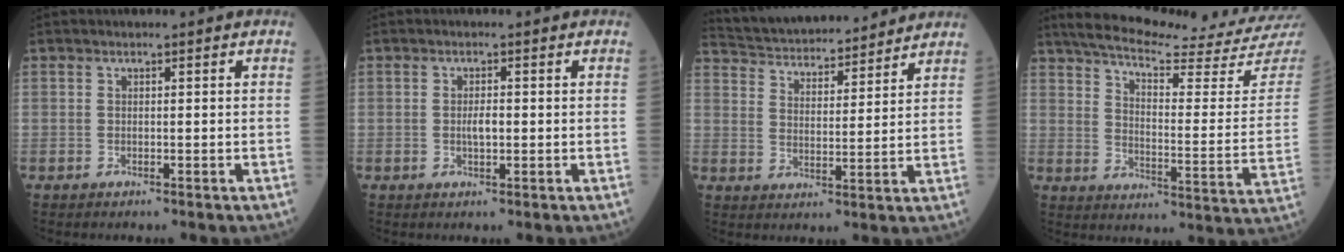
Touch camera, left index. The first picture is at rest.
{"total": 1.9, "force": [-0.1, 0.6, 1.8], "torque": [-0.035, 0.001, -0.001]}
{"total": 17.7, "force": [16.6, 2.9, 5.3], "torque": [-0.092, 0.029, 0.253]}
{"total": 24.7, "force": [22.0, 0.6, 11.2], "torque": [-0.181, -0.076, 0.285]}